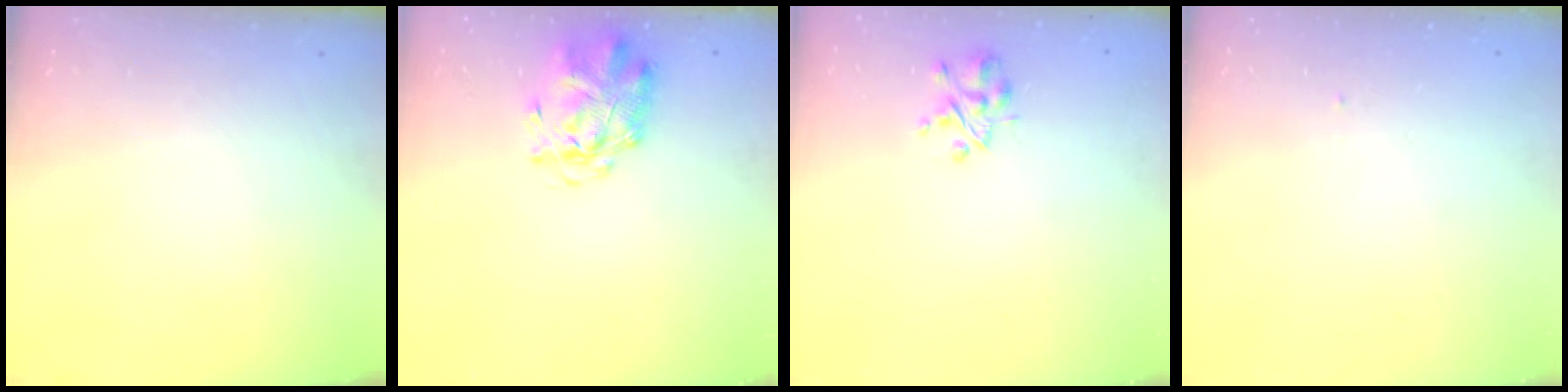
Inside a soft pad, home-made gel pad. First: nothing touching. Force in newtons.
{"total": 2.9, "press": 2.8, "slide": 0.7}
{"total": 3.8, "press": 3.7, "slide": 0.9}
{"total": 0.9, "press": 0.8, "slide": 0.3}